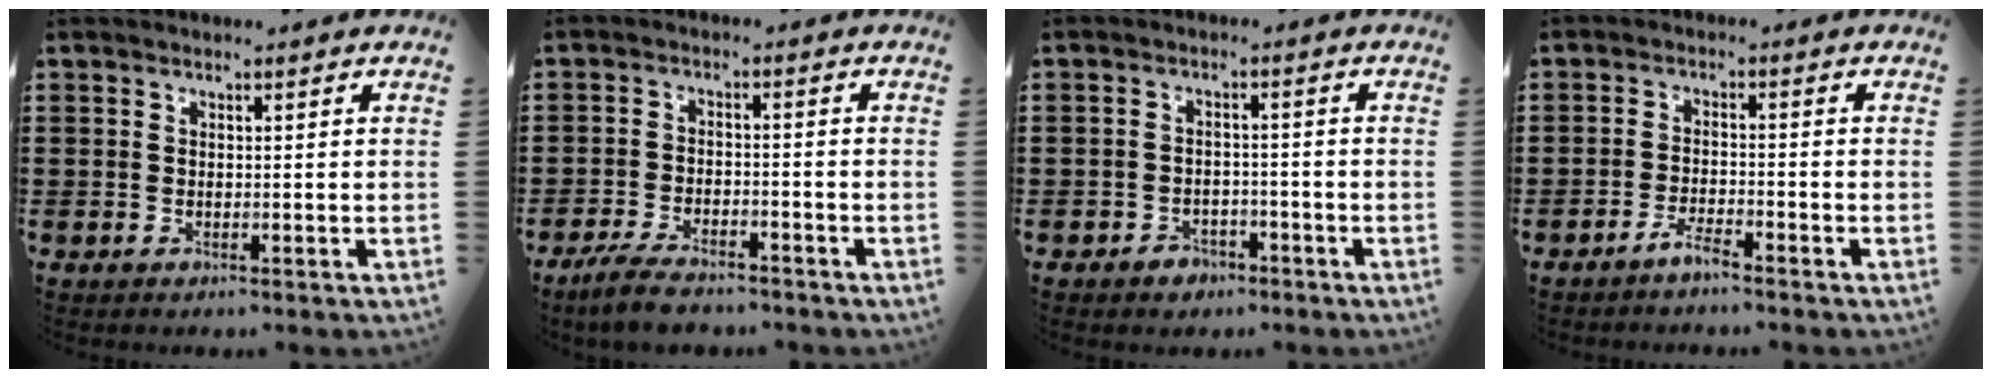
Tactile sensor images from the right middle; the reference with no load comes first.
{"total": 4.4, "force": [-3.9, 0.9, 1.8], "torque": [-0.046, -0.001, -0.078]}
{"total": 2.1, "force": [-1.8, 1.0, 0.3], "torque": [-0.013, -0.001, -0.038]}
{"total": 2.7, "force": [-2.3, 0.1, 1.4], "torque": [-0.034, 0.001, -0.044]}